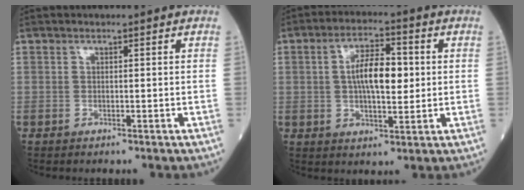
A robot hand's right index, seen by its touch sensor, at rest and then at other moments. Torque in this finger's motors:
{"motor_torque": [0.25, -0.02, 0.17, 0.06]}